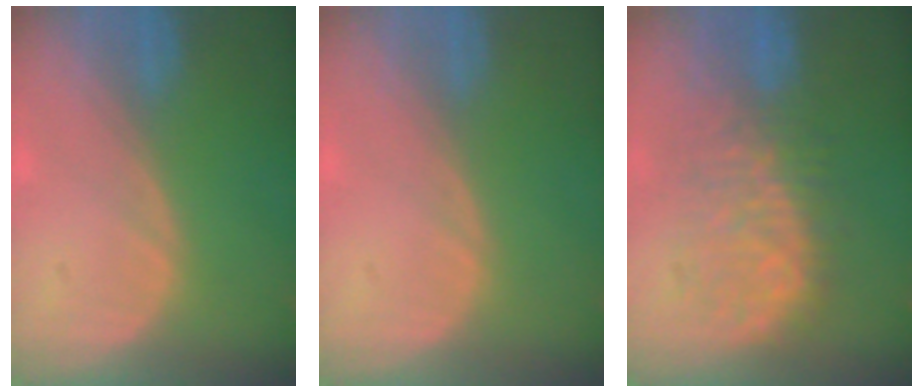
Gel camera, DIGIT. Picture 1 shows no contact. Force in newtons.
{"total": 0.0}
{"total": 9.4, "press": 8.9, "slide": 3.0}